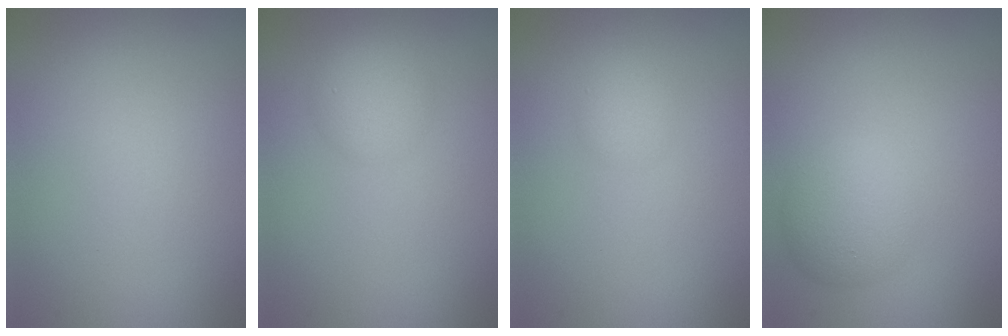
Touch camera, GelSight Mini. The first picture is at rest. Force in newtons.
{"total": 2.5, "press": 2.5, "slide": 0.1}
{"total": 1.3, "press": 1.3, "slide": 0.1}
{"total": 3.5, "press": 3.5, "slide": 0.1}